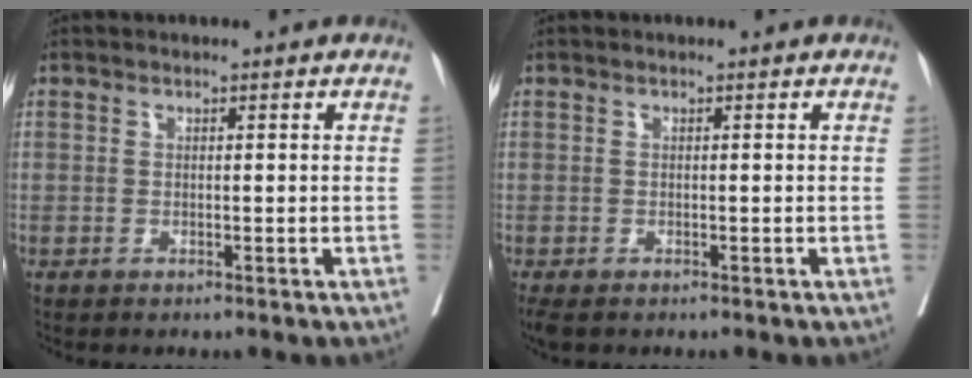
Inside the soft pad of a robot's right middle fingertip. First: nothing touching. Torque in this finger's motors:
{"motor_torque": [0.26, -0.14, 0.00, 0.02]}